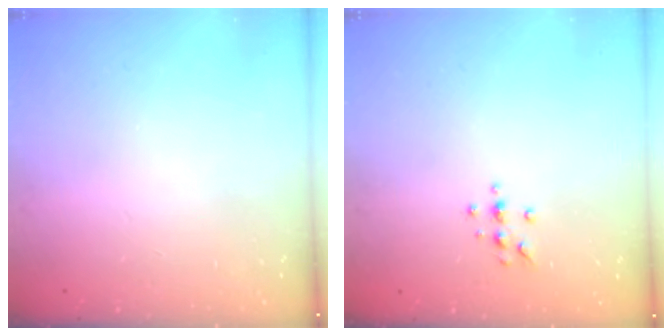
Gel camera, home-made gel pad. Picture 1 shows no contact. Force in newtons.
{"total": 5.6, "press": 5.5, "slide": 0.7}